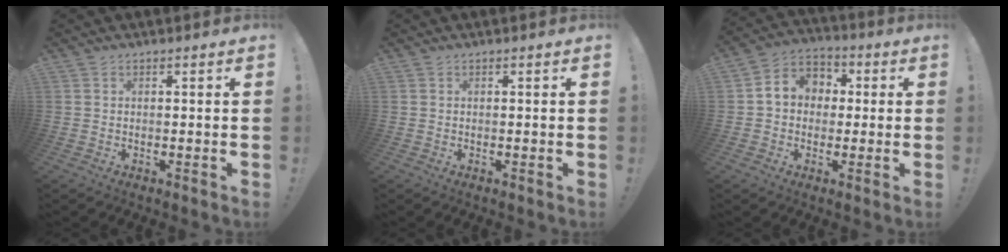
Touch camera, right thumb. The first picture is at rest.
{"total": 0.0}
{"total": 7.8, "force": [0.5, 7.1, 3.2], "torque": [-0.045, 0.011, 0.017]}